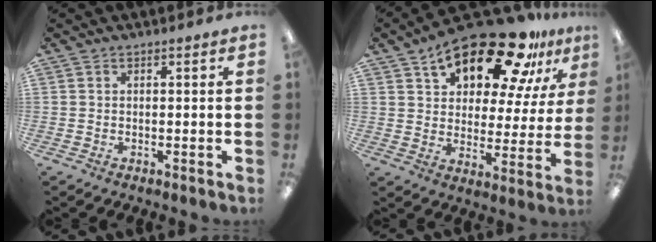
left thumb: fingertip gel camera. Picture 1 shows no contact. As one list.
[{"total": 21.7, "force": [15.7, 8.6, 12.2], "torque": [-0.192, -0.106, 0.263]}]